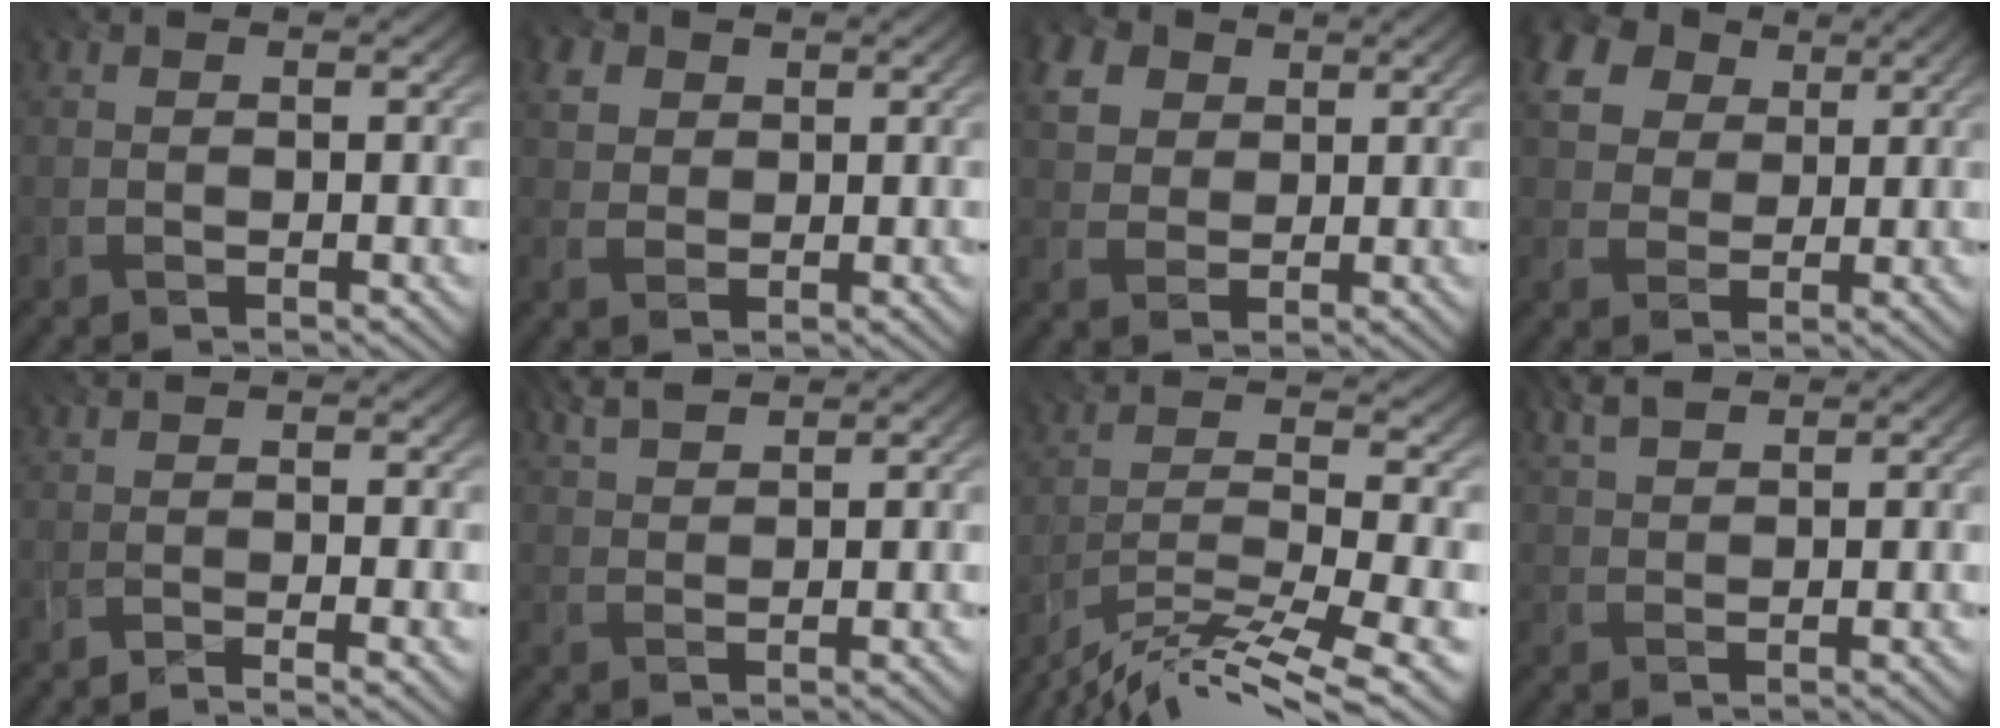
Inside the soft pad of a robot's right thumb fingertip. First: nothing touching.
{"total": 2.6, "force": [1.1, 2.1, 1.2], "torque": [-0.036, 0.001, 0.021]}
{"total": 4.7, "force": [2.1, 3.4, 2.5], "torque": [-0.074, 0.008, 0.036]}
{"total": 8.9, "force": [4.3, 6.1, 4.8], "torque": [-0.137, 0.029, 0.060]}
{"total": 1.6, "force": [-1.2, -0.7, 0.8], "torque": [-0.005, 0.002, -0.034]}
{"total": 4.1, "force": [3.4, 0.6, 2.1], "torque": [-0.047, 0.007, 0.061]}
{"total": 11.1, "force": [-9.9, 0.0, 5.0], "torque": [-0.069, 0.002, -0.174]}
{"total": 4.1, "force": [3.3, 0.9, 2.3], "torque": [-0.053, 0.008, 0.058]}